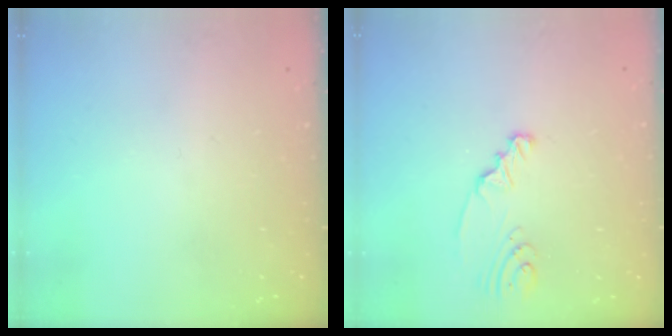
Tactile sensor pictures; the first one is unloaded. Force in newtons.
{"total": 2.4, "press": 2.4, "slide": 0.3}